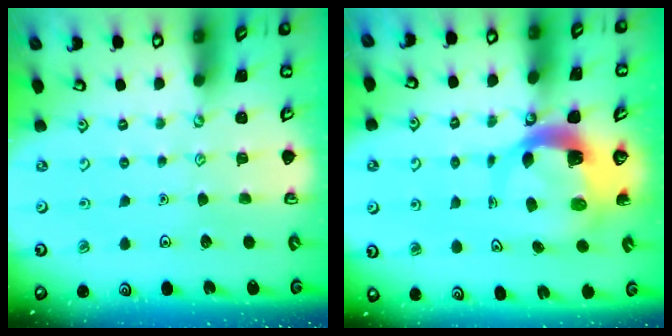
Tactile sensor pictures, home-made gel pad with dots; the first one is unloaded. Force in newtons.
{"total": 6.4, "press": 6.3, "slide": 0.9}